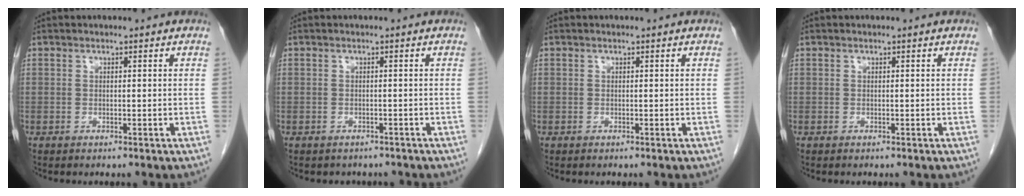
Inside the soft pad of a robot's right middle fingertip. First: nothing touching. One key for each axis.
{"total": 3.3, "fx": -2.8, "fy": 1.6, "fz": 0.4, "tx": -0.011, "ty": 0.001, "tz": -0.034}
{"total": 0.0}
{"total": 0.0}